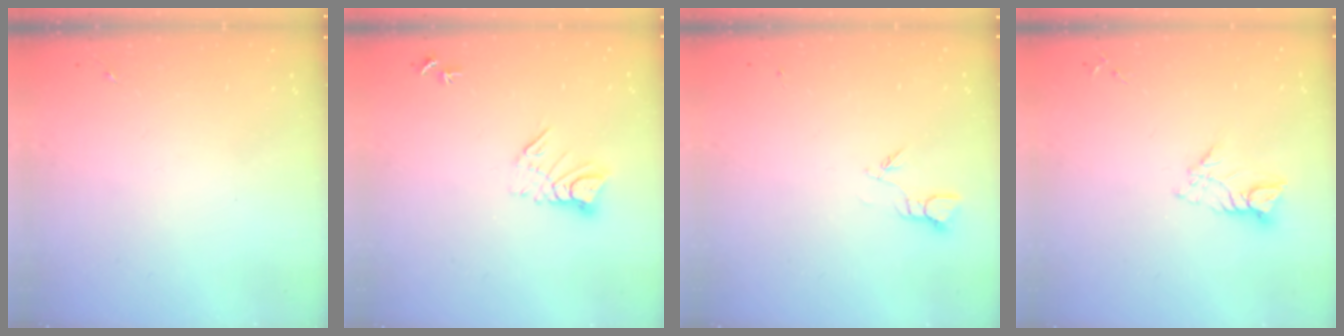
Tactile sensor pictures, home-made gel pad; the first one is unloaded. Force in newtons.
{"total": 8.3, "press": 8.3, "slide": 0.8}
{"total": 2.7, "press": 2.7, "slide": 0.3}
{"total": 6.6, "press": 6.6, "slide": 0.3}